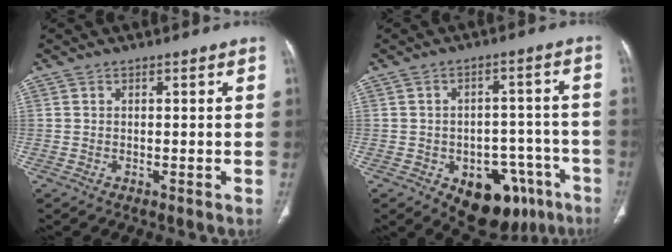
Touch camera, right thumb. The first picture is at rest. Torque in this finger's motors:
{"motor_torque": [4.06, 0.70, 0.65, -0.84, 0.06]}